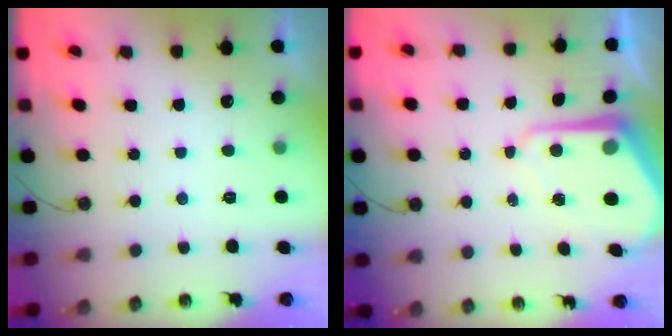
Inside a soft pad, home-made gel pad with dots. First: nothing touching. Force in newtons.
{"total": 9.1, "press": 9.1, "slide": 0.7}